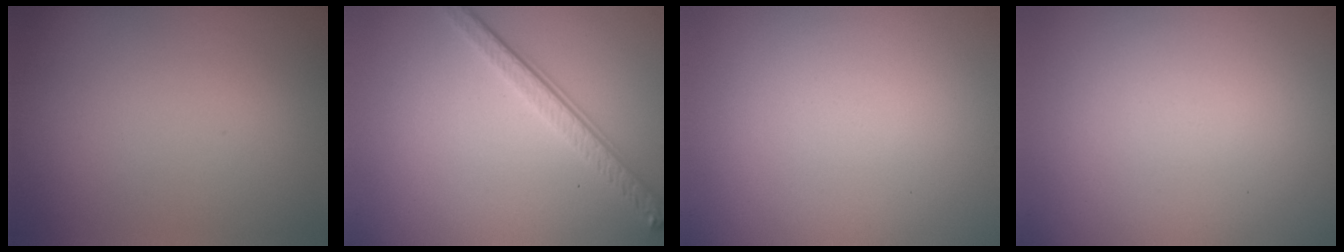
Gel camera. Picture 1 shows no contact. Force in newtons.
{"total": 3.9, "press": 2.7, "slide": 2.8}
{"total": 0.0}
{"total": 0.0}